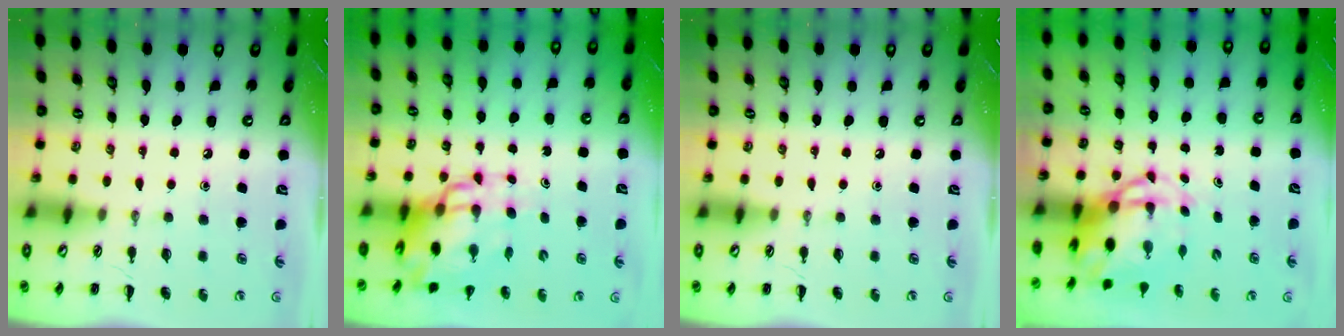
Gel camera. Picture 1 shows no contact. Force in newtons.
{"total": 12.2, "press": 11.8, "slide": 3.1}
{"total": 0.0}
{"total": 6.5, "press": 6.2, "slide": 1.9}